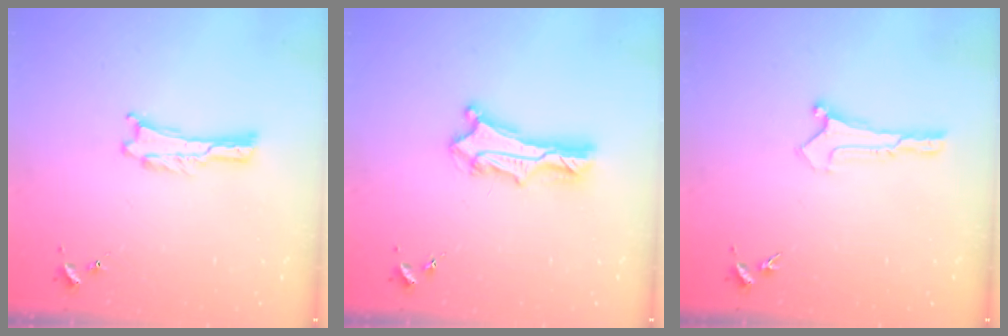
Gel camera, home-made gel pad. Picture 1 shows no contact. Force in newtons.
{"total": 4.7, "press": 4.6, "slide": 0.3}
{"total": 0.0}